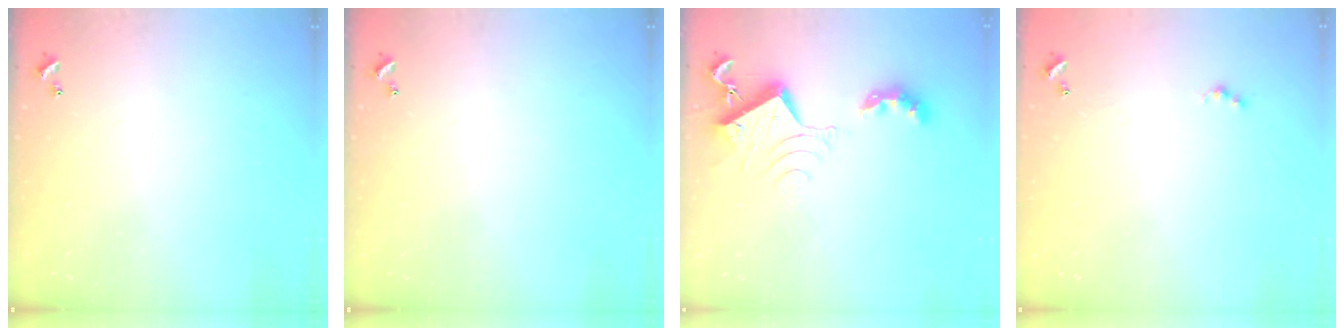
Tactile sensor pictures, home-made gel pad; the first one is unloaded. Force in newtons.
{"total": 0.0}
{"total": 9.5, "press": 9.4, "slide": 1.1}
{"total": 0.8, "press": 0.5, "slide": 0.5}